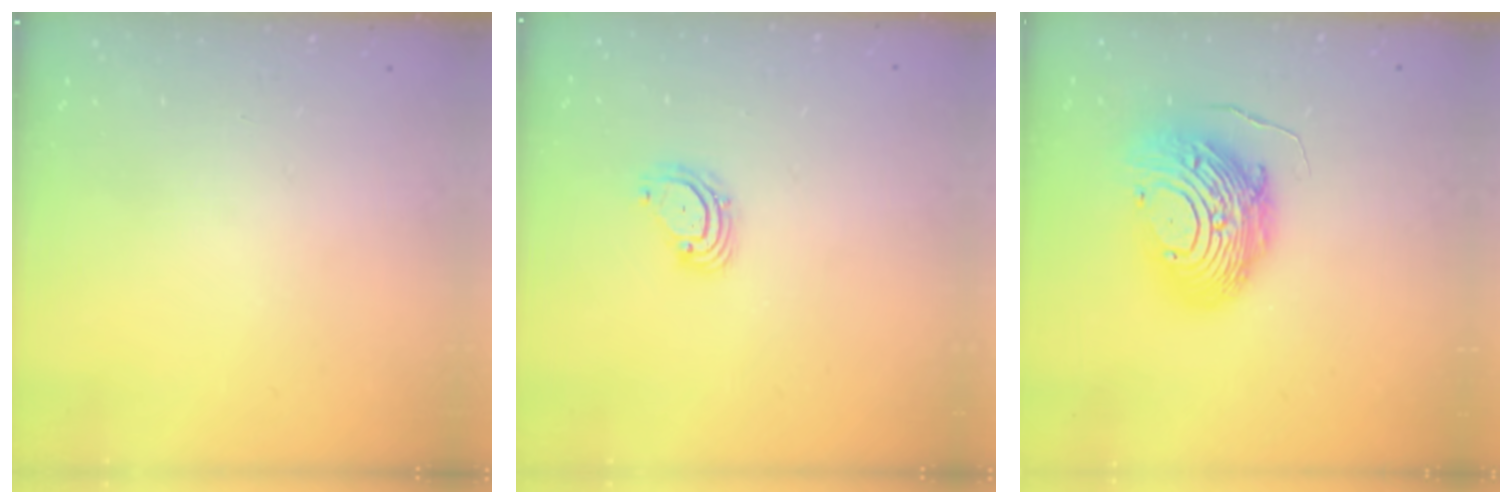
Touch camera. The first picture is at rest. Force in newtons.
{"total": 4.0, "press": 4.0, "slide": 0.5}
{"total": 14.6, "press": 14.6, "slide": 1.3}